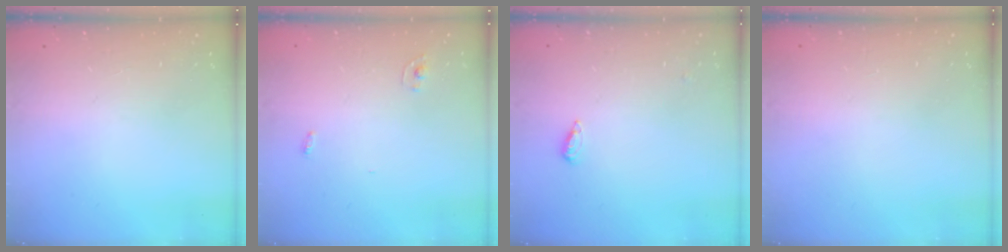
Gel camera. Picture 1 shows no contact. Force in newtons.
{"total": 2.4, "press": 2.4, "slide": 0.2}
{"total": 2.2, "press": 2.2, "slide": 0.5}
{"total": 0.8, "press": 0.8, "slide": 0.1}